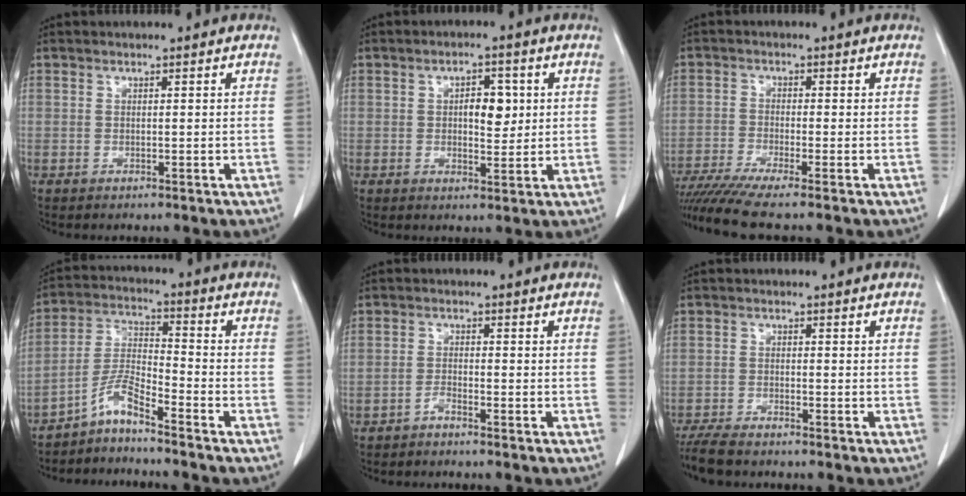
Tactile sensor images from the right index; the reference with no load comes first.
{"total": 4.9, "force": [0.9, 2.4, 4.2], "torque": [-0.062, 0.005, 0.016]}
{"total": 9.3, "force": [-7.8, -0.8, 5.1], "torque": [-0.088, -0.021, -0.134]}
{"total": 5.6, "force": [-4.8, 0.1, 3.0], "torque": [-0.073, -0.004, -0.096]}
{"total": 1.4, "force": [-1.3, 0.1, 0.5], "torque": [-0.010, 0.002, -0.025]}
{"total": 5.4, "force": [-4.8, 0.8, 2.5], "torque": [-0.045, -0.016, -0.086]}